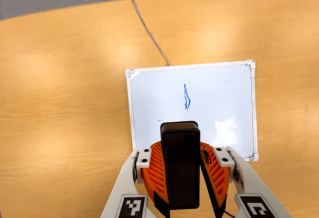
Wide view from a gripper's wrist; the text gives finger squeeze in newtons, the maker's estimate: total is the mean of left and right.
{"total": 9.0, "left": 9.6, "right": 8.5}